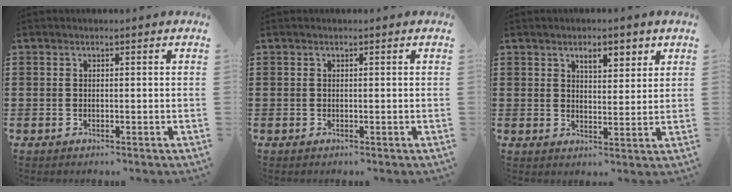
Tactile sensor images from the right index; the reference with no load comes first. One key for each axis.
{"total": 0.0}
{"total": 4.0, "fx": 2.5, "fy": 1.8, "fz": 2.5, "tx": -0.034, "ty": -0.002, "tz": 0.038}